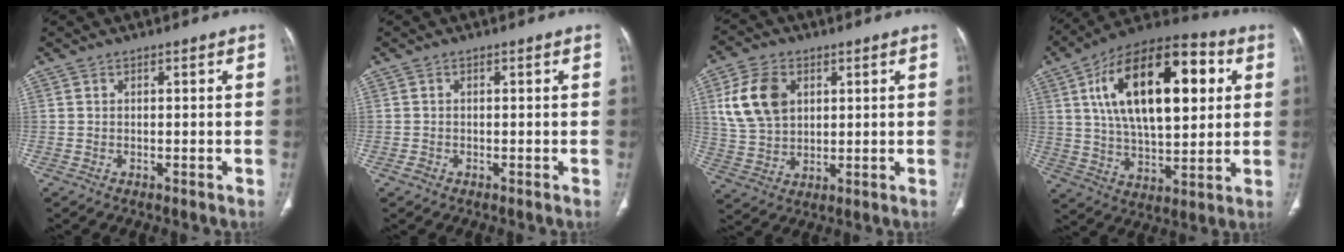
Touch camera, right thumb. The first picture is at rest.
{"total": 0.9, "force": [-0.5, 0.7, 0.3], "torque": [-0.005, 0.001, -0.011]}
{"total": 11.4, "force": [3.5, 7.9, 7.4], "torque": [-0.131, -0.006, 0.074]}
{"total": 26.5, "force": [7.0, 12.8, 22.1], "torque": [-0.347, 0.005, 0.109]}